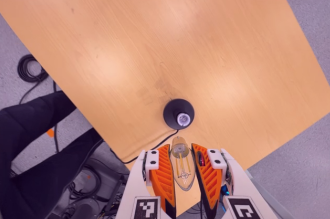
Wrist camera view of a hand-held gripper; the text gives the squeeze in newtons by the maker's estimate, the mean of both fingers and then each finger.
{"total": 19.5, "left": 20.4, "right": 18.5}